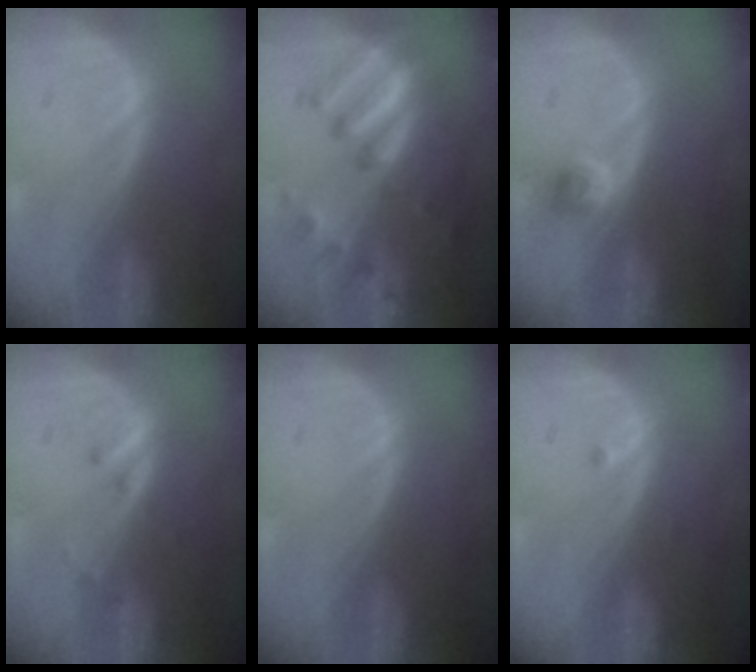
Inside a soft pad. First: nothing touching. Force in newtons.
{"total": 9.6, "press": 8.2, "slide": 4.9}
{"total": 2.4, "press": 2.1, "slide": 1.2}
{"total": 2.5, "press": 2.2, "slide": 1.2}
{"total": 0.0}
{"total": 0.9, "press": 0.7, "slide": 0.5}